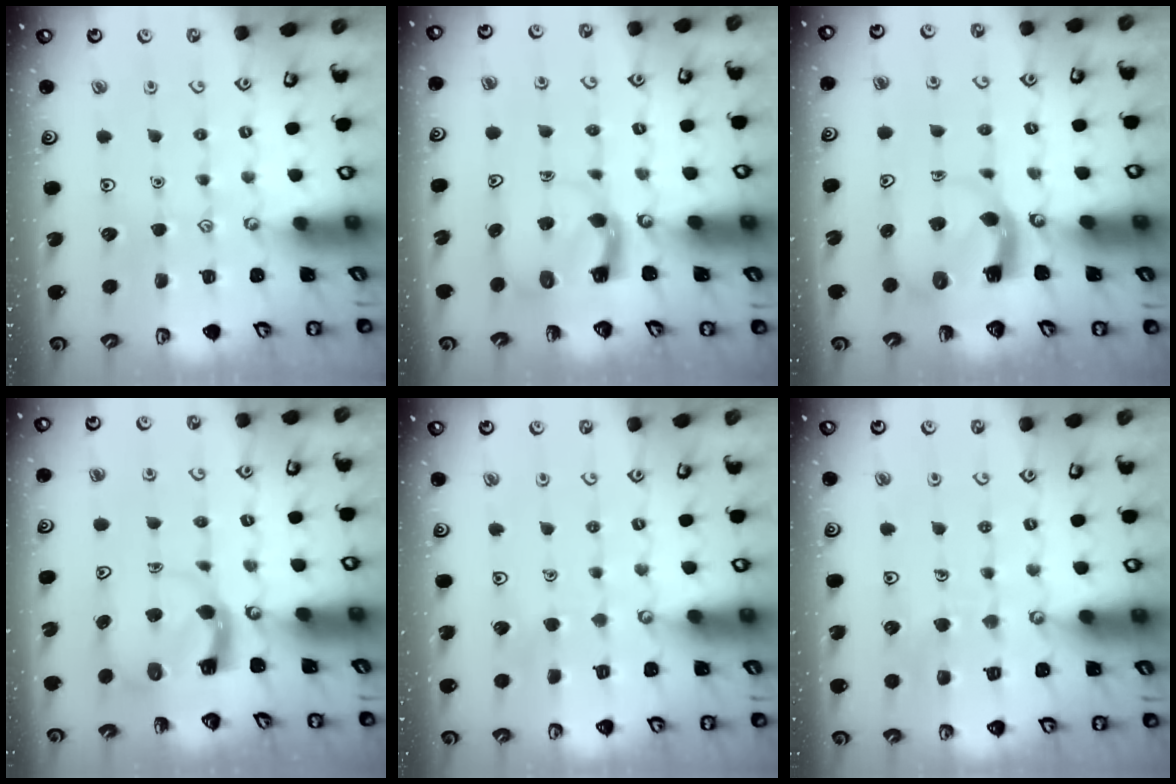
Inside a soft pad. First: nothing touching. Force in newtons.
{"total": 3.8, "press": 3.8, "slide": 0.5}
{"total": 4.0, "press": 4.0, "slide": 0.5}
{"total": 3.9, "press": 3.9, "slide": 0.5}
{"total": 2.4, "press": 2.4, "slide": 0.2}
{"total": 7.8, "press": 7.7, "slide": 0.5}